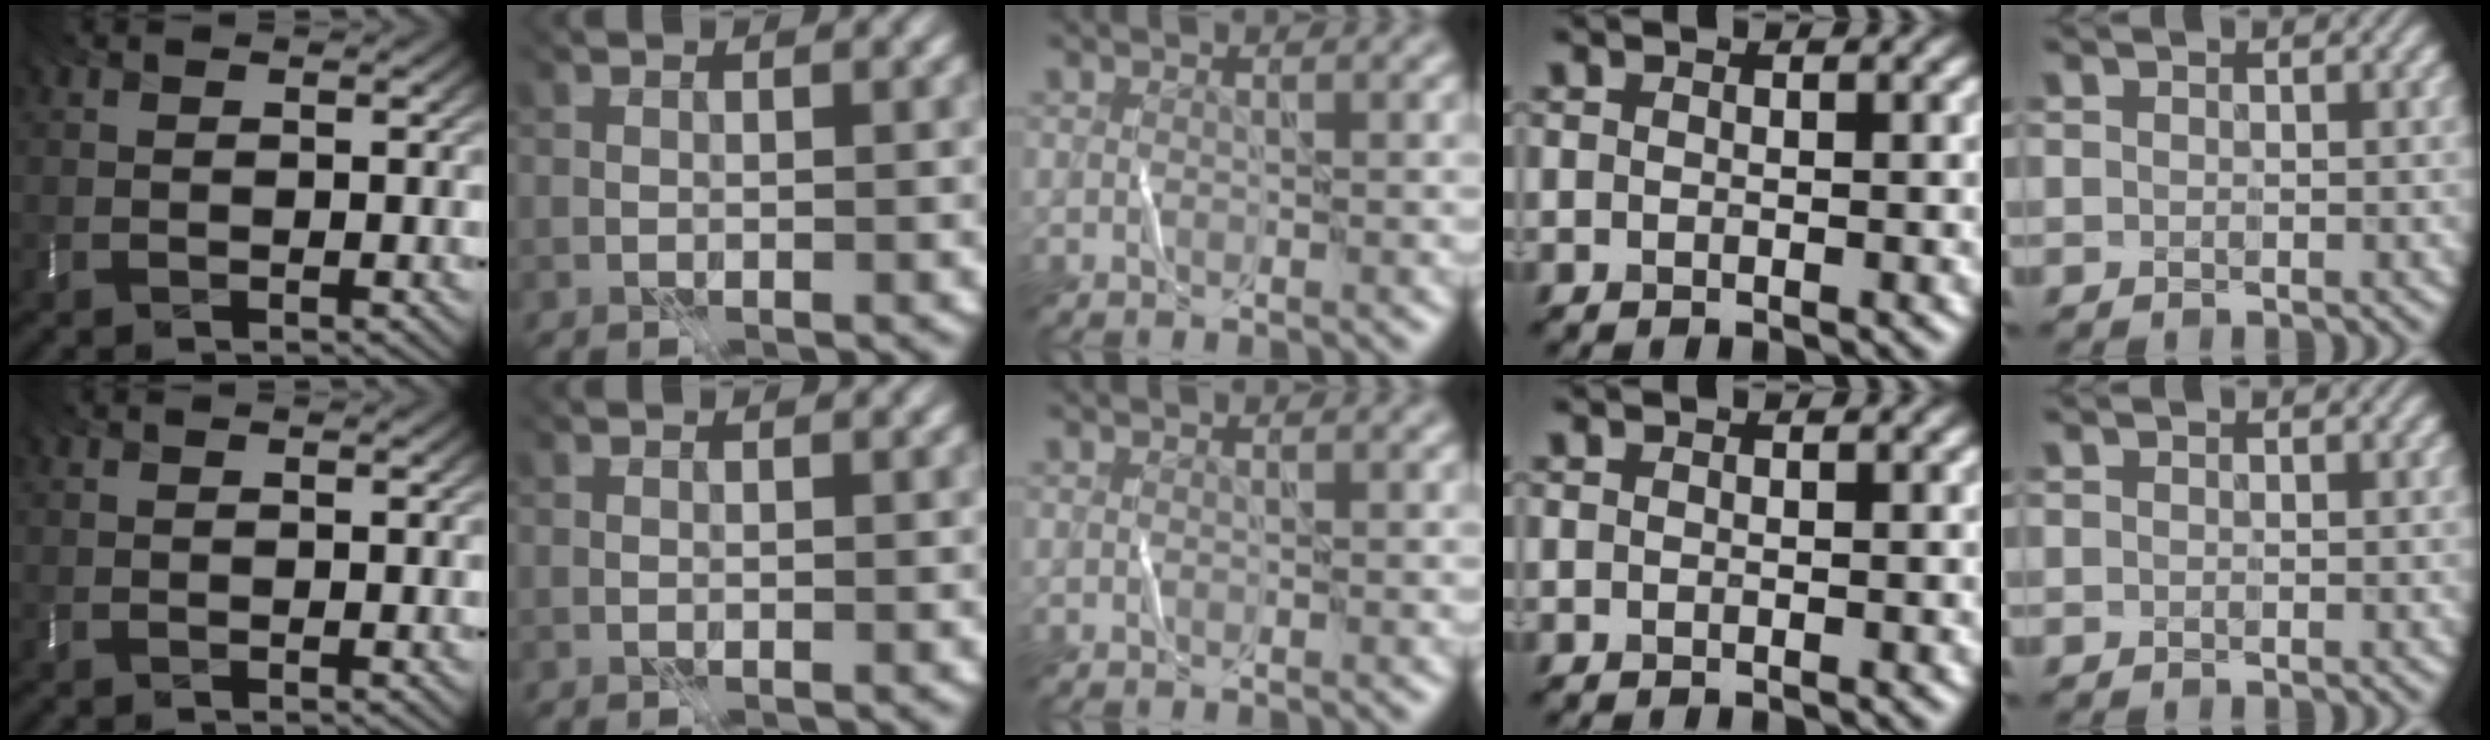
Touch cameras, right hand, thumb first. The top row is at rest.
{}